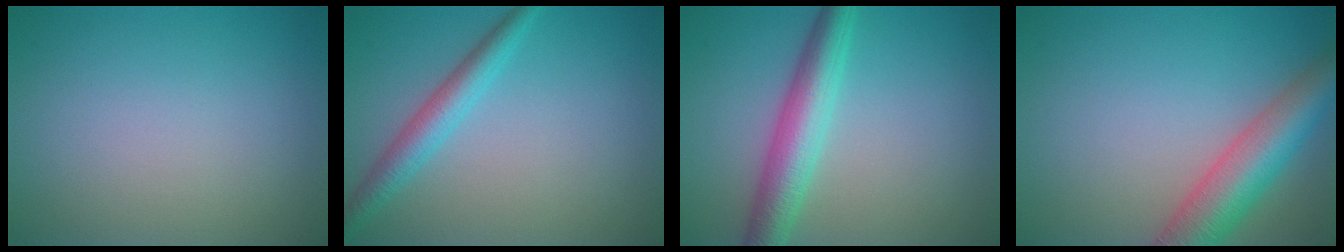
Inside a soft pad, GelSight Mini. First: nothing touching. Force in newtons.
{"total": 3.1, "press": 3.1, "slide": 0.1}
{"total": 5.1, "press": 5.1, "slide": 0.1}
{"total": 6.8, "press": 6.8, "slide": 0.3}